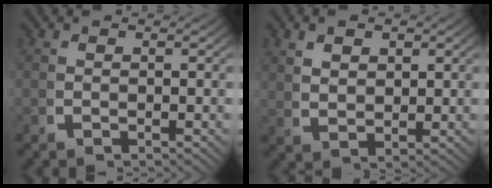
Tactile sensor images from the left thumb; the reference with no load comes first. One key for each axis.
{"total": 2.8, "fx": 1.5, "fy": 1.7, "fz": 1.6, "tx": -0.024, "ty": -0.003, "tz": 0.040}